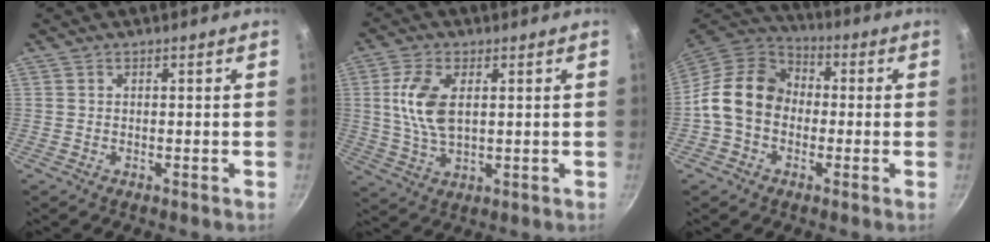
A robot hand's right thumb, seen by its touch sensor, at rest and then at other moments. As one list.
[{"total": 9.4, "force": [1.8, 5.0, 7.8], "torque": [-0.154, -0.003, 0.036]}, {"total": 13.5, "force": [-0.8, 10.7, 8.2], "torque": [-0.113, 0.032, -0.035]}]